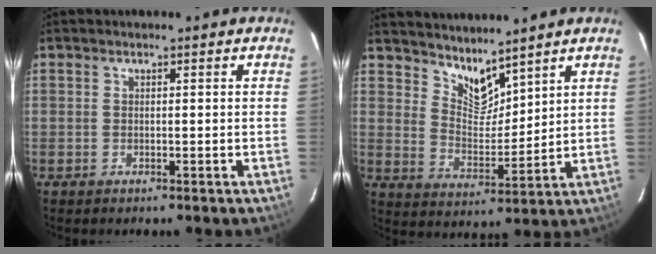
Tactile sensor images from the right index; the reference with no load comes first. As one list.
[{"total": 7.1, "force": [6.4, 2.1, 2.5], "torque": [-0.037, -0.009, 0.122]}]